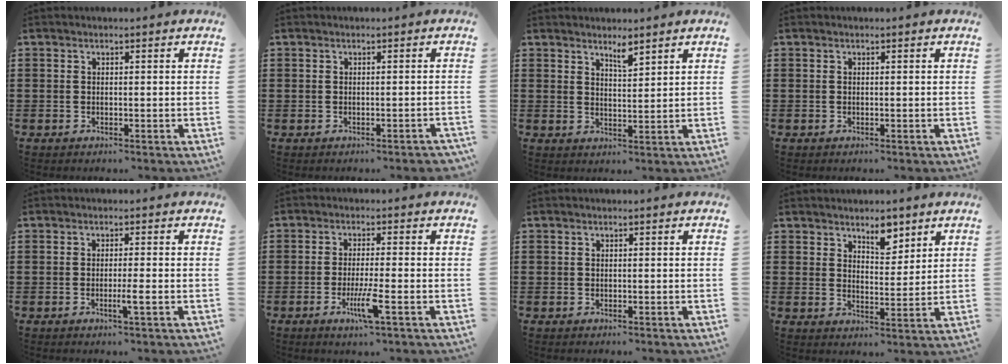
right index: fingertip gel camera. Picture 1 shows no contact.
{"total": 0.6, "force": [-0.5, 0.2, 0.1], "torque": [-0.003, -0.003, -0.011]}
{"total": 2.9, "force": [2.4, 0.4, 1.5], "torque": [-0.025, -0.002, 0.042]}
{"total": 0.0}
{"total": 2.5, "force": [-0.9, -0.2, 2.3], "torque": [-0.038, -0.006, -0.017]}
{"total": 5.3, "force": [-2.2, 0.3, 4.8], "torque": [-0.099, -0.020, -0.042]}
{"total": 0.0}
{"total": 4.9, "force": [3.9, 2.1, 2.1], "torque": [-0.028, -0.008, 0.067]}